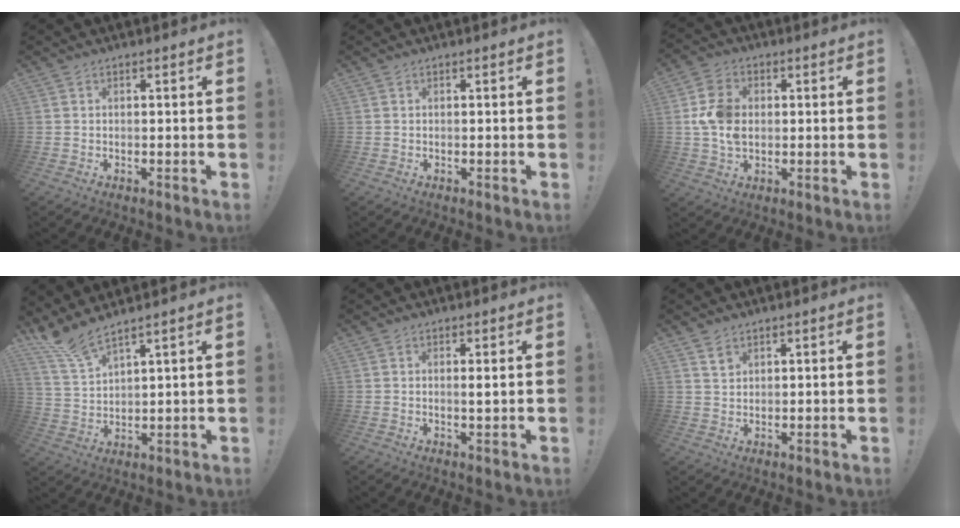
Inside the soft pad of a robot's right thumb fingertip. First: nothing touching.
{"total": 0.0}
{"total": 10.4, "force": [0.3, 7.6, 7.0], "torque": [-0.137, 0.010, 0.010]}
{"total": 7.4, "force": [6.6, 0.7, 3.3], "torque": [-0.077, -0.037, 0.123]}
{"total": 1.3, "force": [0.4, -0.2, 1.2], "torque": [-0.015, -0.007, 0.003]}
{"total": 2.9, "force": [2.1, 1.7, 0.9], "torque": [0.001, -0.017, 0.036]}